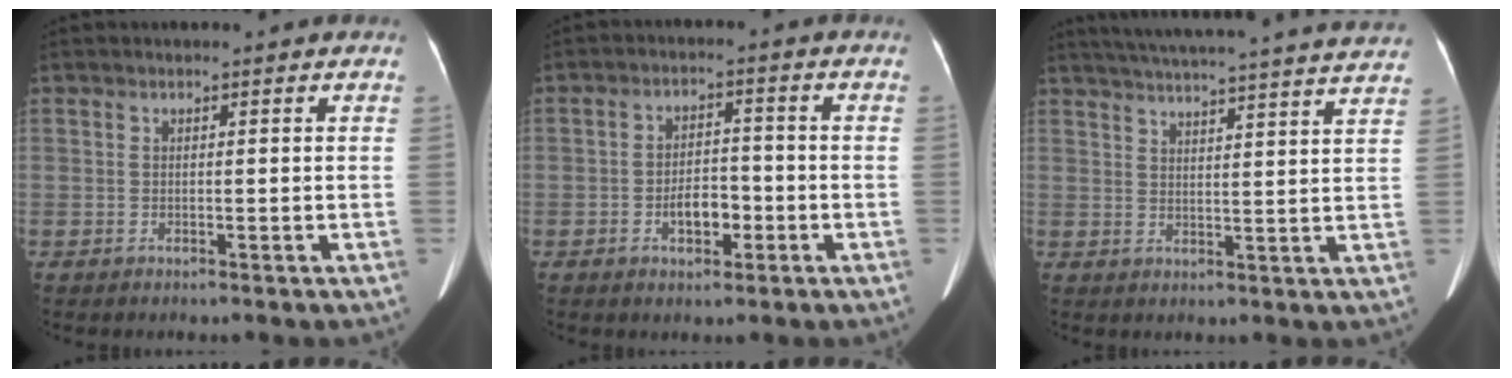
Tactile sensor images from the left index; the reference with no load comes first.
{"total": 4.6, "force": [-2.2, 2.3, 3.3], "torque": [-0.054, 0.001, -0.032]}
{"total": 26.8, "force": [24.8, -0.4, 9.9], "torque": [-0.155, -0.042, 0.309]}